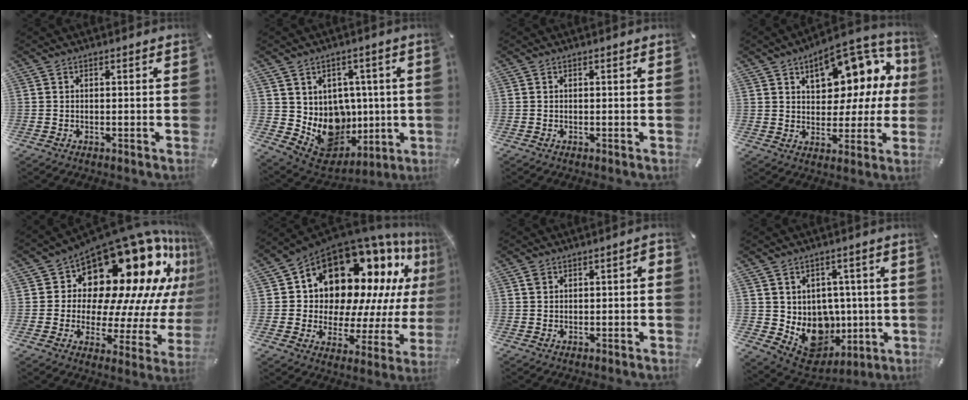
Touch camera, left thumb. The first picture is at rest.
{"total": 12.4, "force": [0.8, 11.6, 4.4], "torque": [-0.086, -0.036, 0.047]}
{"total": 0.0}
{"total": 16.1, "force": [7.8, 9.5, 10.4], "torque": [-0.127, -0.055, 0.132]}
{"total": 21.7, "force": [14.3, 11.3, 11.8], "torque": [-0.159, -0.141, 0.247]}
{"total": 18.0, "force": [10.8, 11.1, 9.3], "torque": [-0.142, -0.099, 0.191]}
{"total": 1.9, "force": [-0.4, 1.5, 1.1], "torque": [-0.013, 0.005, -0.010]}
{"total": 11.4, "force": [-0.6, 10.5, 4.6], "torque": [-0.079, -0.027, 0.009]}